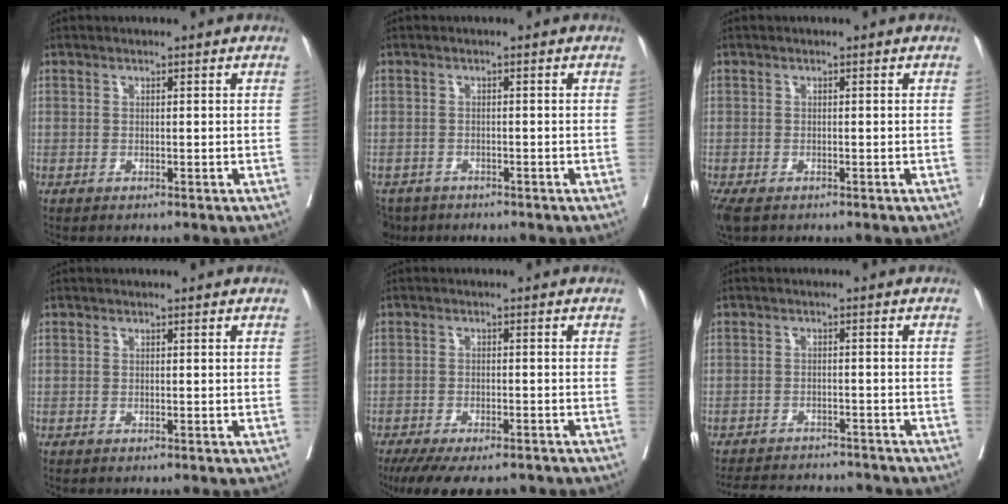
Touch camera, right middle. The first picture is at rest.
{"total": 4.2, "force": [-3.4, 2.3, 0.4], "torque": [-0.003, -0.003, -0.059]}
{"total": 4.9, "force": [-3.2, 2.6, 2.6], "torque": [-0.065, -0.015, -0.054]}
{"total": 0.0}
{"total": 12.4, "force": [-10.1, 3.7, 6.1], "torque": [-0.114, -0.019, -0.143]}
{"total": 11.7, "force": [-11.0, 2.6, 3.1], "torque": [-0.062, 0.004, -0.146]}